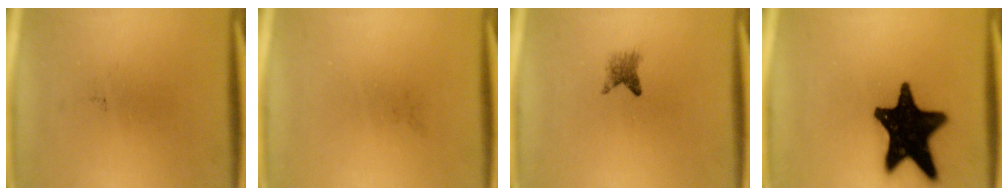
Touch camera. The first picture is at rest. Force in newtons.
{"total": 0.0}
{"total": 2.0}
{"total": 19.6}